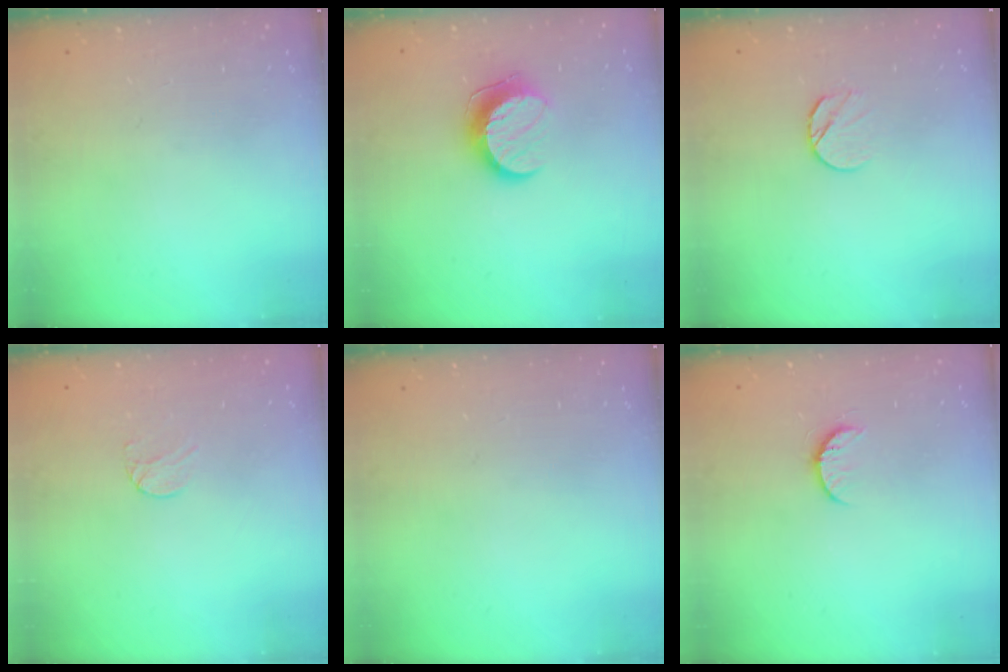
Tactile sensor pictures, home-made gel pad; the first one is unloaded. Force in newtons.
{"total": 9.9, "press": 9.9, "slide": 0.2}
{"total": 5.4, "press": 5.4, "slide": 0.7}
{"total": 4.2, "press": 4.2, "slide": 0.3}
{"total": 0.0}
{"total": 6.1, "press": 6.0, "slide": 0.5}